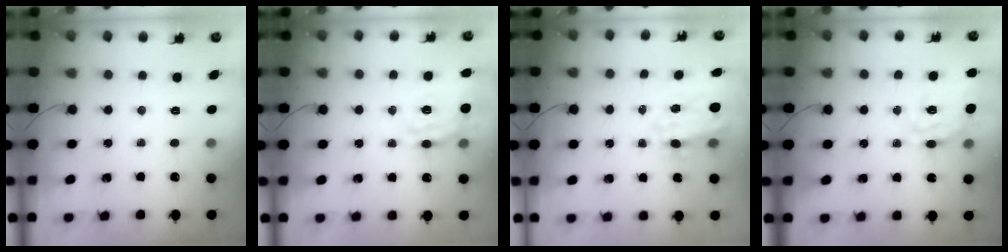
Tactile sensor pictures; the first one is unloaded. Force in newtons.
{"total": 15.7, "press": 15.5, "slide": 2.5}
{"total": 11.8, "press": 11.3, "slide": 3.2}
{"total": 12.2, "press": 11.7, "slide": 3.5}